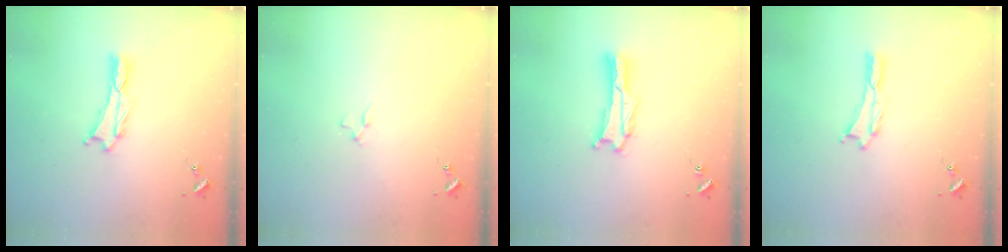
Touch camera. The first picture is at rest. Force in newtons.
{"total": 0.9, "press": 0.9, "slide": 0.2}
{"total": 1.7, "press": 1.7, "slide": 0.3}
{"total": 0.0}